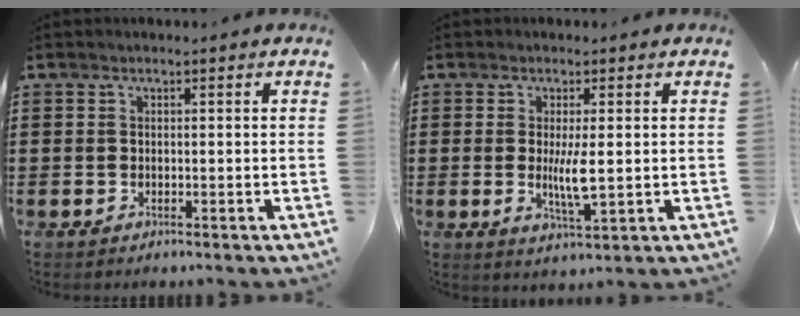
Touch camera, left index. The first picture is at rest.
{"total": 4.9, "force": [0.3, 0.8, 4.8], "torque": [-0.094, -0.005, 0.001]}